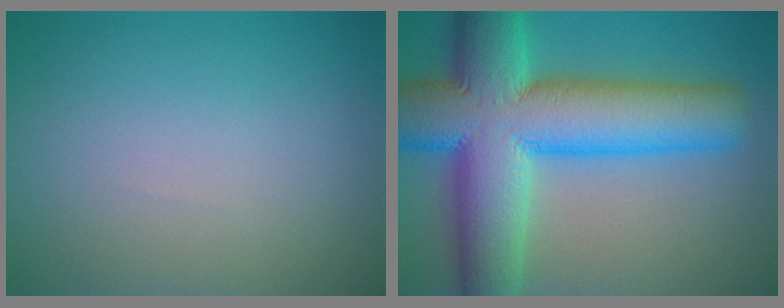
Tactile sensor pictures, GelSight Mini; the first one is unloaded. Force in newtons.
{"total": 15.1, "press": 15.1, "slide": 0.5}